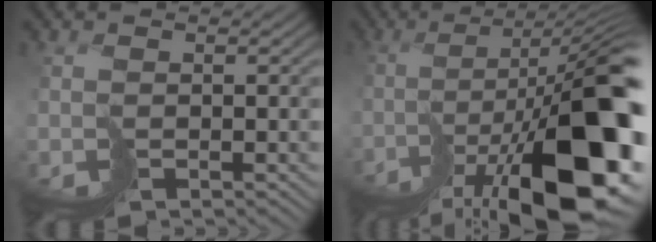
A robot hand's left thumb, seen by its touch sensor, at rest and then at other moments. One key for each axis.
{"total": 20.2, "fx": -8.9, "fy": 5.8, "fz": 17.2, "tx": -0.250, "ty": -0.025, "tz": -0.131}